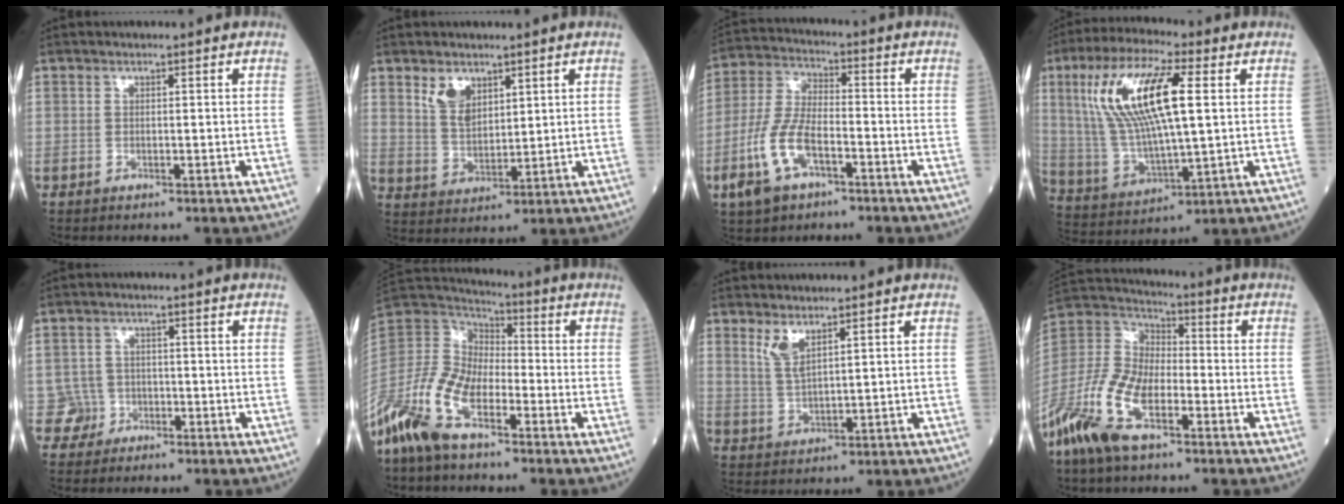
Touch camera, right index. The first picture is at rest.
{"total": 4.9, "force": [3.0, 2.7, 2.9], "torque": [-0.062, 0.001, 0.067]}
{"total": 10.1, "force": [-4.3, 4.4, 8.0], "torque": [-0.191, 0.001, -0.081]}
{"total": 16.4, "force": [4.2, 3.9, 15.3], "torque": [-0.325, 0.017, 0.084]}
{"total": 2.6, "force": [-1.5, 1.9, -0.9], "torque": [0.027, 0.012, -0.029]}
{"total": 13.5, "force": [-8.4, 5.8, 8.8], "torque": [-0.205, 0.012, -0.170]}
{"total": 3.3, "force": [2.3, 0.5, 2.3], "torque": [-0.056, -0.008, 0.056]}
{"total": 14.5, "force": [-8.2, 5.9, 10.4], "torque": [-0.246, -0.007, -0.164]}